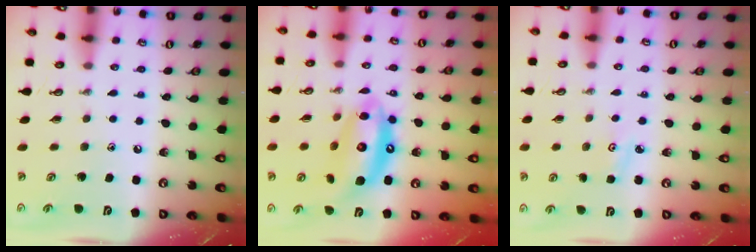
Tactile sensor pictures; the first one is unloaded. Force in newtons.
{"total": 14.6, "press": 14.5, "slide": 1.8}
{"total": 2.7, "press": 2.6, "slide": 0.4}